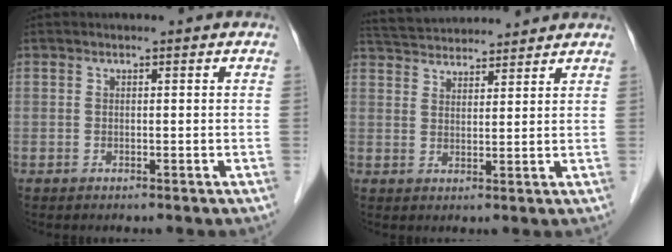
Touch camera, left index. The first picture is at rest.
{"total": 11.0, "force": [10.5, 1.7, 2.7], "torque": [-0.053, 0.038, 0.167]}